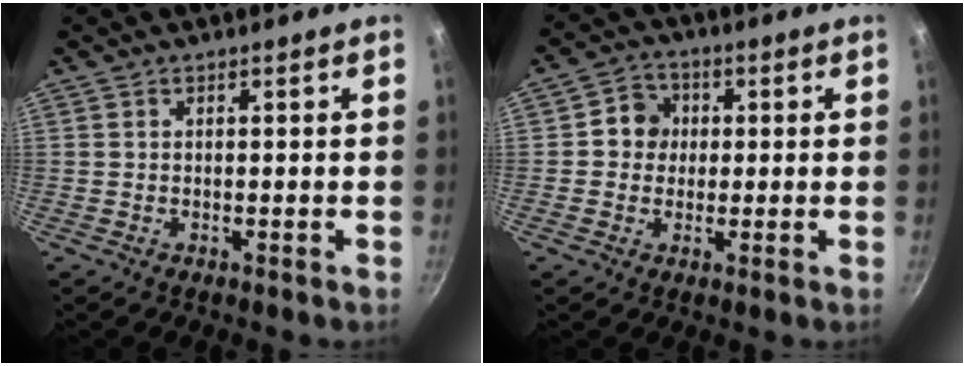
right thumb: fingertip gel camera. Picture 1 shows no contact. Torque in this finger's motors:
{"motor_torque": [0.58, 0.93, 0.45, -0.24, 0.06]}